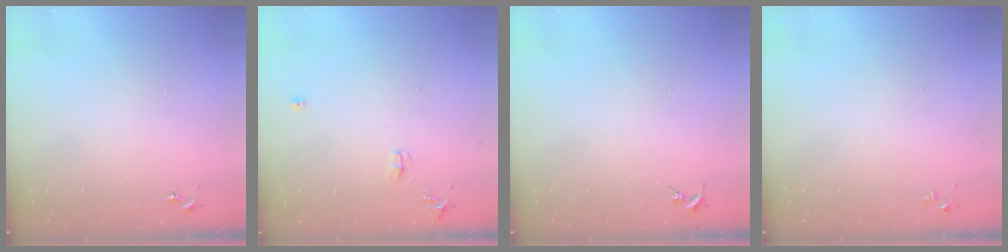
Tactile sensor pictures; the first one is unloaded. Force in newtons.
{"total": 6.9, "press": 6.9, "slide": 0.9}
{"total": 0.0}
{"total": 2.8, "press": 2.8, "slide": 0.4}